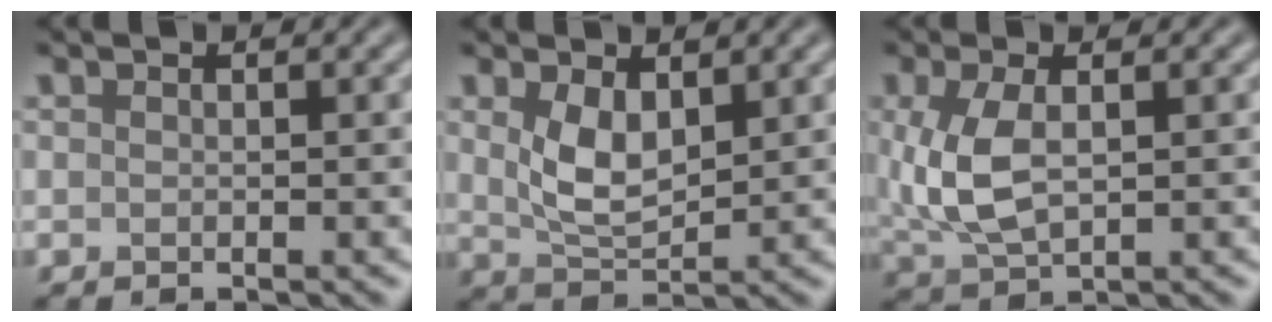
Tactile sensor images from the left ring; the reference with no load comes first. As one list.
[{"total": 3.8, "force": [1.2, 2.0, 3.1], "torque": [-0.070, -0.004, 0.031]}, {"total": 5.0, "force": [0.5, 2.6, 4.3], "torque": [-0.109, 0.000, 0.014]}]